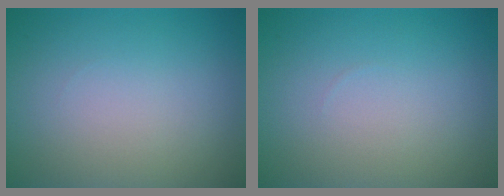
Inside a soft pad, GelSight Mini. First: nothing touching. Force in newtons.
{"total": 0.0}